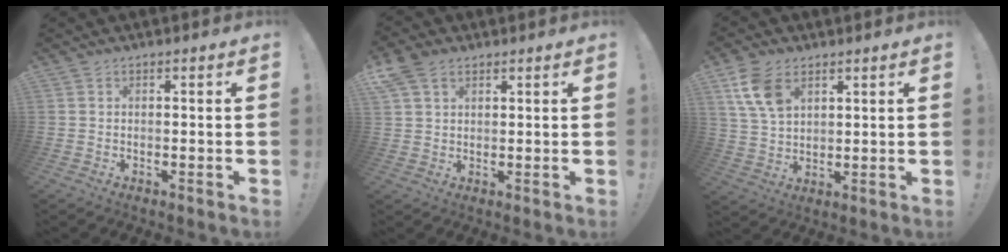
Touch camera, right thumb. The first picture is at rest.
{"total": 6.5, "force": [3.4, 4.5, 3.3], "torque": [-0.059, -0.003, 0.068]}
{"total": 10.4, "force": [5.2, 6.4, 6.3], "torque": [-0.118, -0.013, 0.103]}